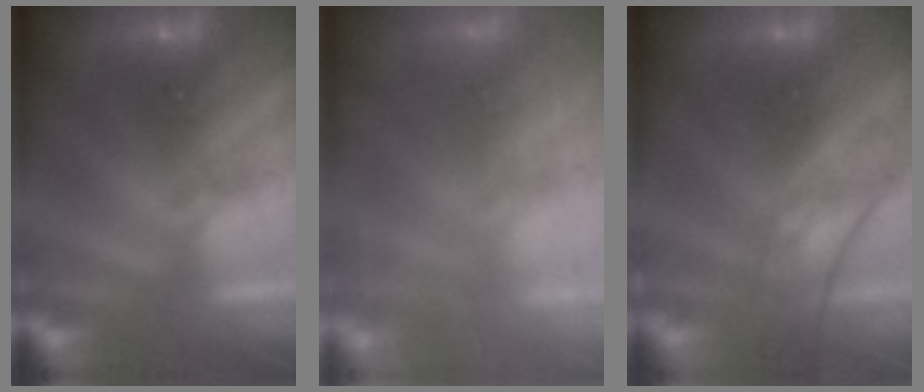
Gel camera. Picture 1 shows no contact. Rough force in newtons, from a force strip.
{"total": 7.5}
{"total": 3.1}